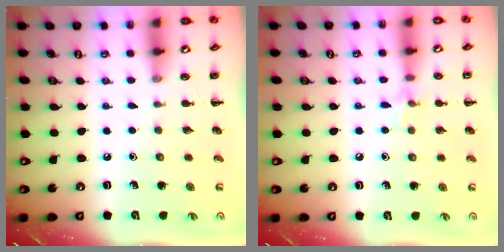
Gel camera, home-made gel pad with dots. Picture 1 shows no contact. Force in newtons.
{"total": 5.8, "press": 5.5, "slide": 1.9}